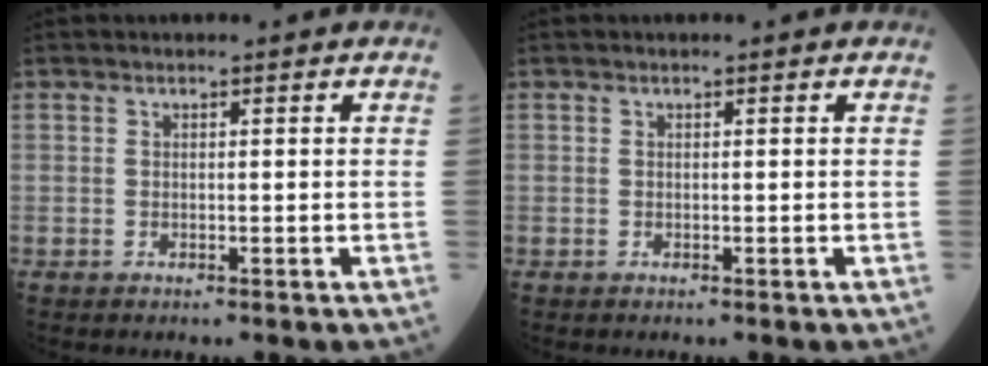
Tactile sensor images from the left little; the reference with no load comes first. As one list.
[{"total": 0.0}]